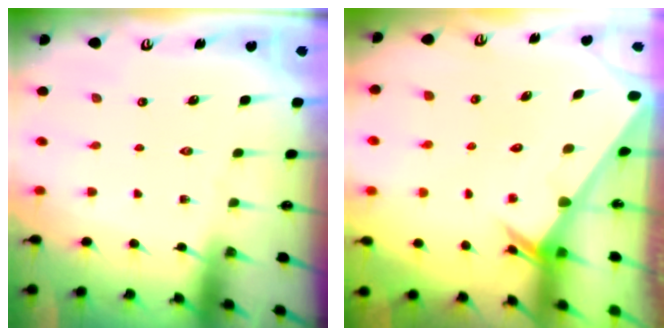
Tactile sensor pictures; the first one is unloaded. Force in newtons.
{"total": 2.3, "press": 2.3, "slide": 0.1}